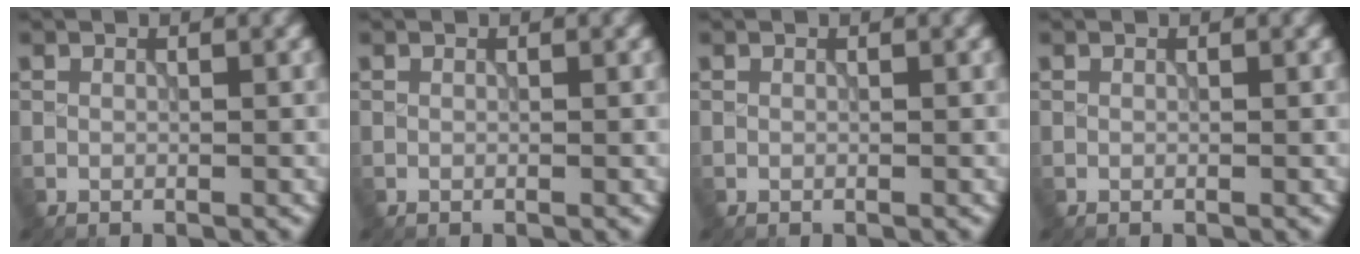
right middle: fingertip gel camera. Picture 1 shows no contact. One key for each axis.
{"total": 0.0}
{"total": 0.0}
{"total": 0.0}